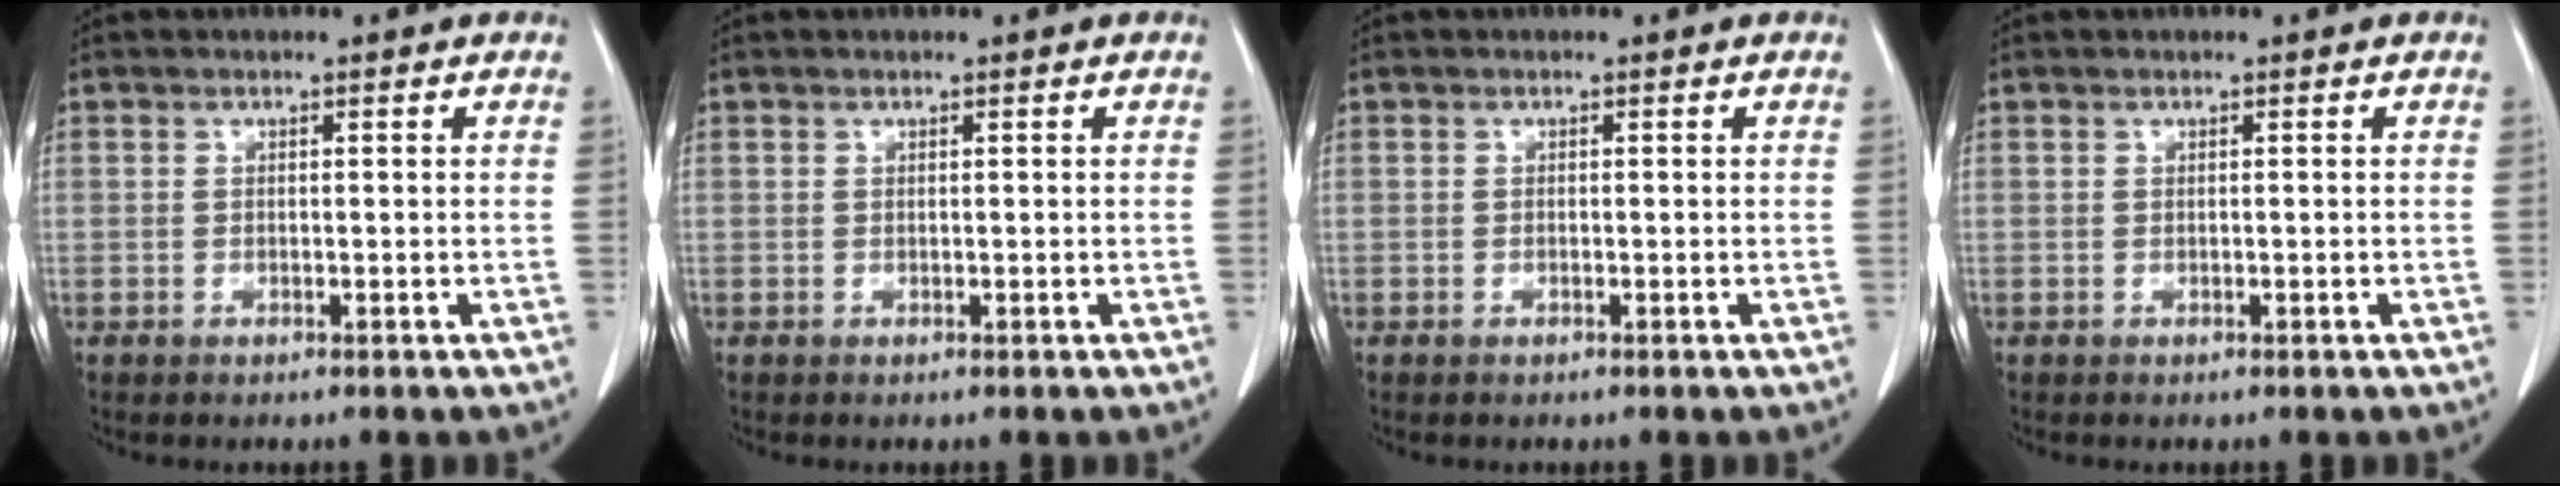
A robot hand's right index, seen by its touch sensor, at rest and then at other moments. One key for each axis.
{"total": 0.0}
{"total": 0.0}
{"total": 0.0}